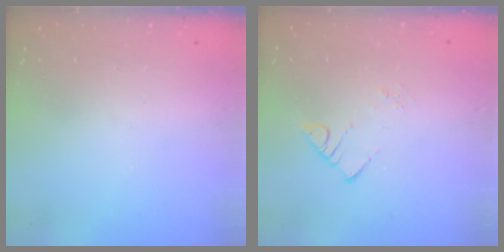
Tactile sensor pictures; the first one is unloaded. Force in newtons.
{"total": 2.6, "press": 2.6, "slide": 0.1}